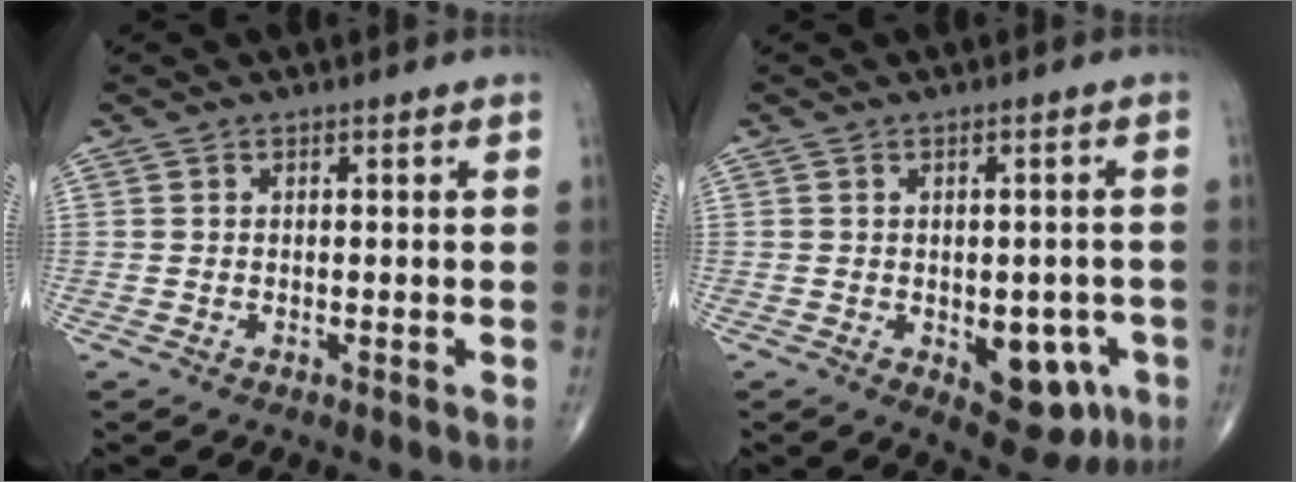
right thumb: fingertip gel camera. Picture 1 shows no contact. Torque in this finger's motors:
{"motor_torque": [2.85, 2.15, 0.67, -0.37, 0.19]}